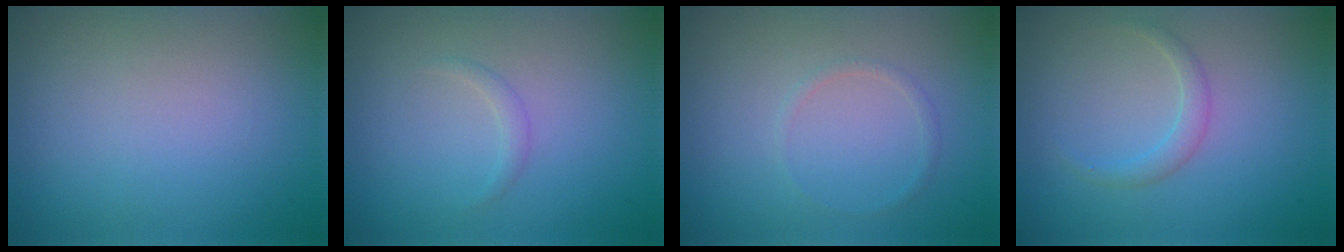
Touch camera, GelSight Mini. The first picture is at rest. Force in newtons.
{"total": 0.7, "press": 0.7, "slide": 0.0}
{"total": 0.7, "press": 0.7, "slide": 0.0}
{"total": 1.3, "press": 1.2, "slide": 0.2}